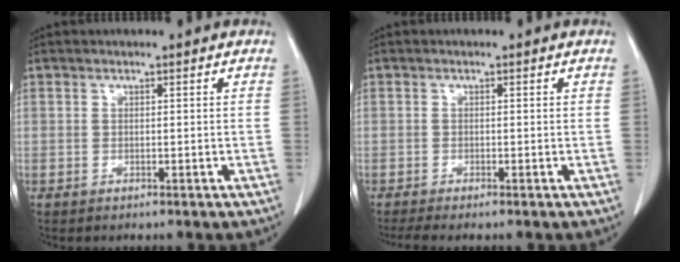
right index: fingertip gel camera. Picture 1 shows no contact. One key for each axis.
{"total": 1.9, "fx": -1.4, "fy": -0.1, "fz": 1.2, "tx": -0.027, "ty": -0.006, "tz": -0.030}